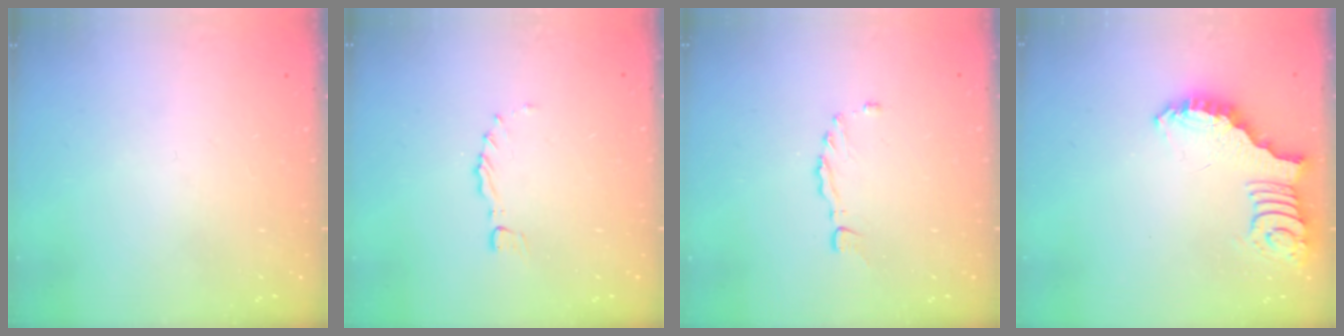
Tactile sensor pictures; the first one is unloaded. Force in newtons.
{"total": 0.0}
{"total": 1.3, "press": 1.3, "slide": 0.3}
{"total": 2.6, "press": 2.5, "slide": 0.6}